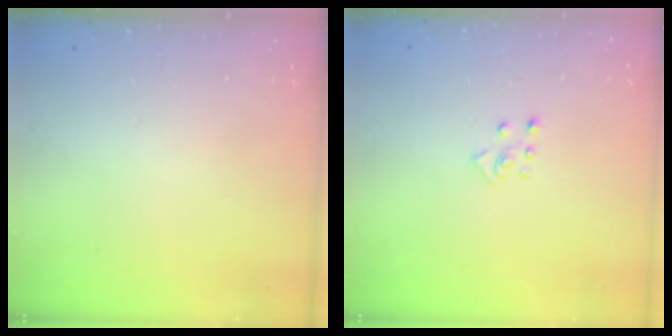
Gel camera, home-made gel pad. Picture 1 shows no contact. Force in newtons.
{"total": 3.9, "press": 3.8, "slide": 0.3}